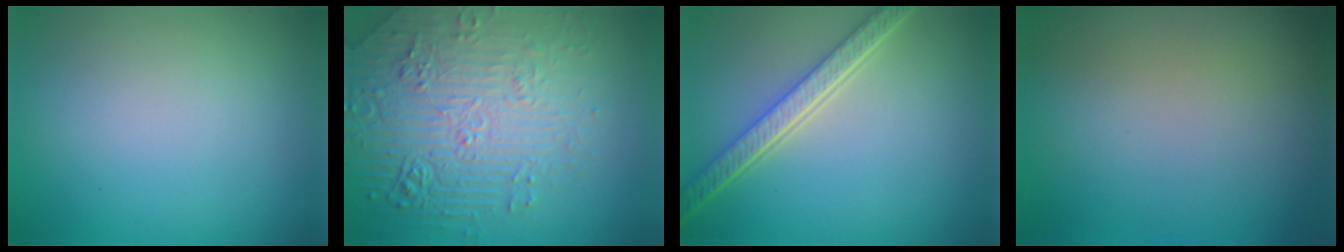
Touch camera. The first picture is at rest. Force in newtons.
{"total": 6.9, "press": 5.6, "slide": 4.0}
{"total": 5.0, "press": 3.7, "slide": 3.3}
{"total": 0.0}